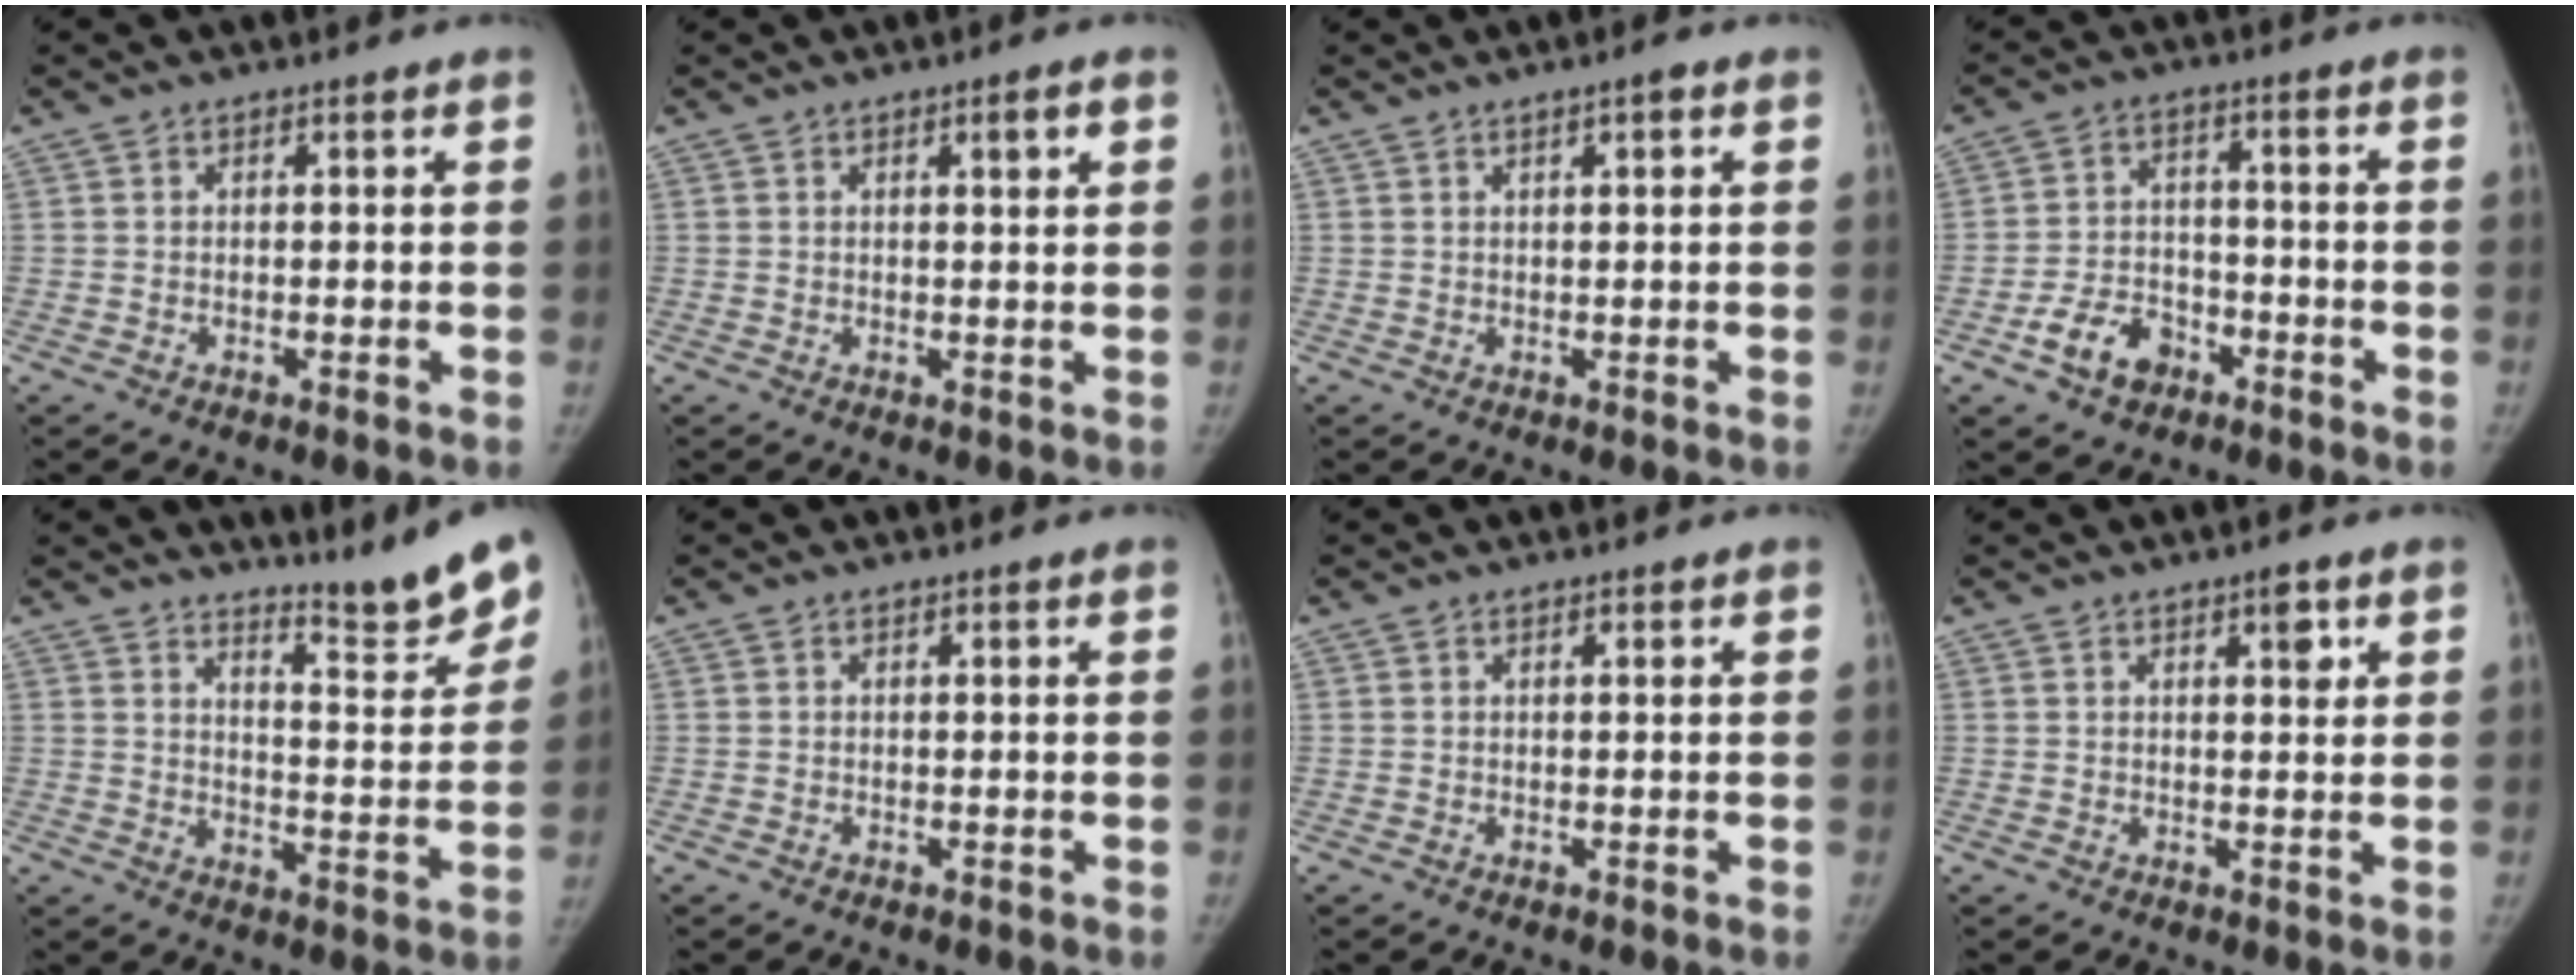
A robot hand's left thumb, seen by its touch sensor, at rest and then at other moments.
{"total": 2.5, "force": [1.1, 0.4, 2.3], "torque": [-0.030, -0.003, 0.015]}
{"total": 1.7, "force": [0.8, 0.2, 1.4], "torque": [-0.020, 0.000, 0.010]}
{"total": 8.2, "force": [-4.6, 5.6, 3.8], "torque": [-0.049, 0.032, -0.078]}
{"total": 11.5, "force": [9.5, 1.9, 6.2], "torque": [-0.057, -0.071, 0.140]}
{"total": 0.0}
{"total": 0.0}
{"total": 2.9, "force": [1.5, 1.1, 2.2], "torque": [-0.017, -0.005, 0.021]}